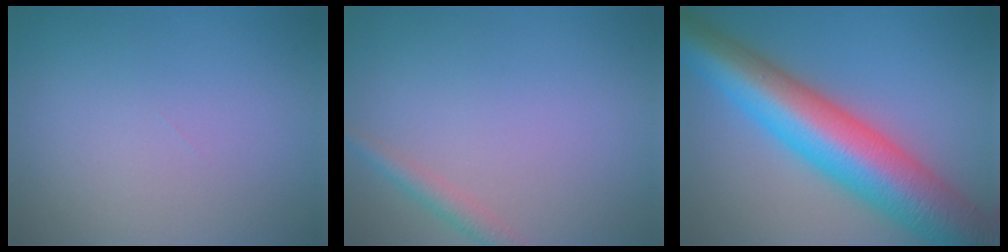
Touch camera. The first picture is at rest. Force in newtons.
{"total": 1.8, "press": 1.8, "slide": 0.1}
{"total": 12.5, "press": 12.5, "slide": 0.4}